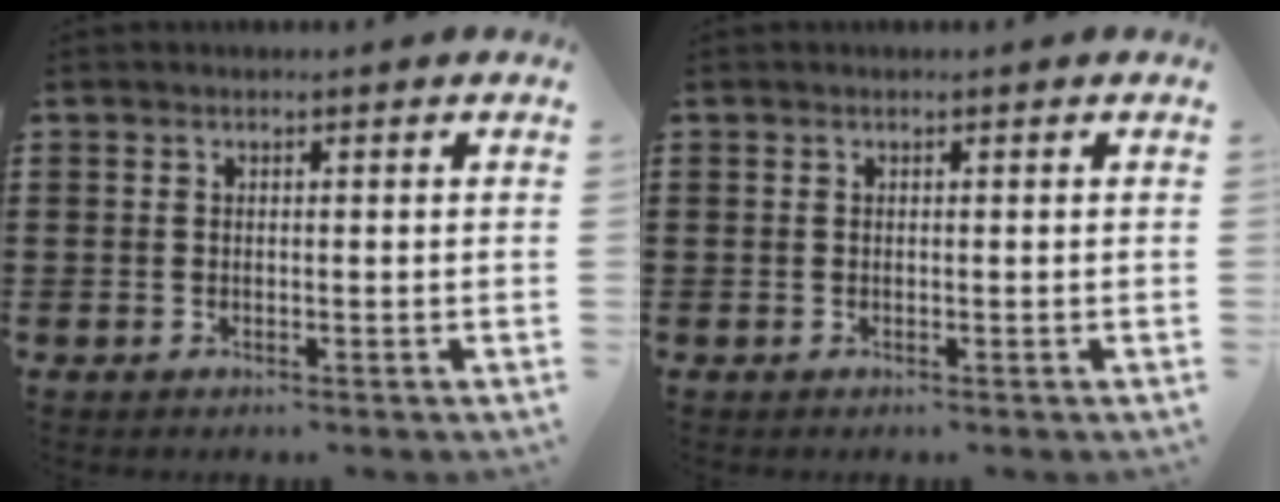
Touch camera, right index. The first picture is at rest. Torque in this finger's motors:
{"motor_torque": [0.00, 0.00, 0.00, 0.00]}